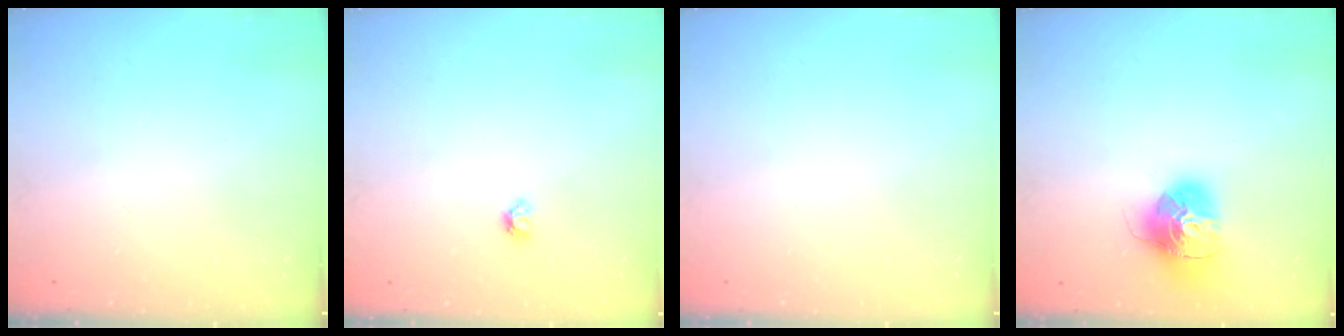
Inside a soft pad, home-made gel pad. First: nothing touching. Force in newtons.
{"total": 3.7, "press": 3.7, "slide": 0.4}
{"total": 0.0}
{"total": 16.4, "press": 16.3, "slide": 1.8}